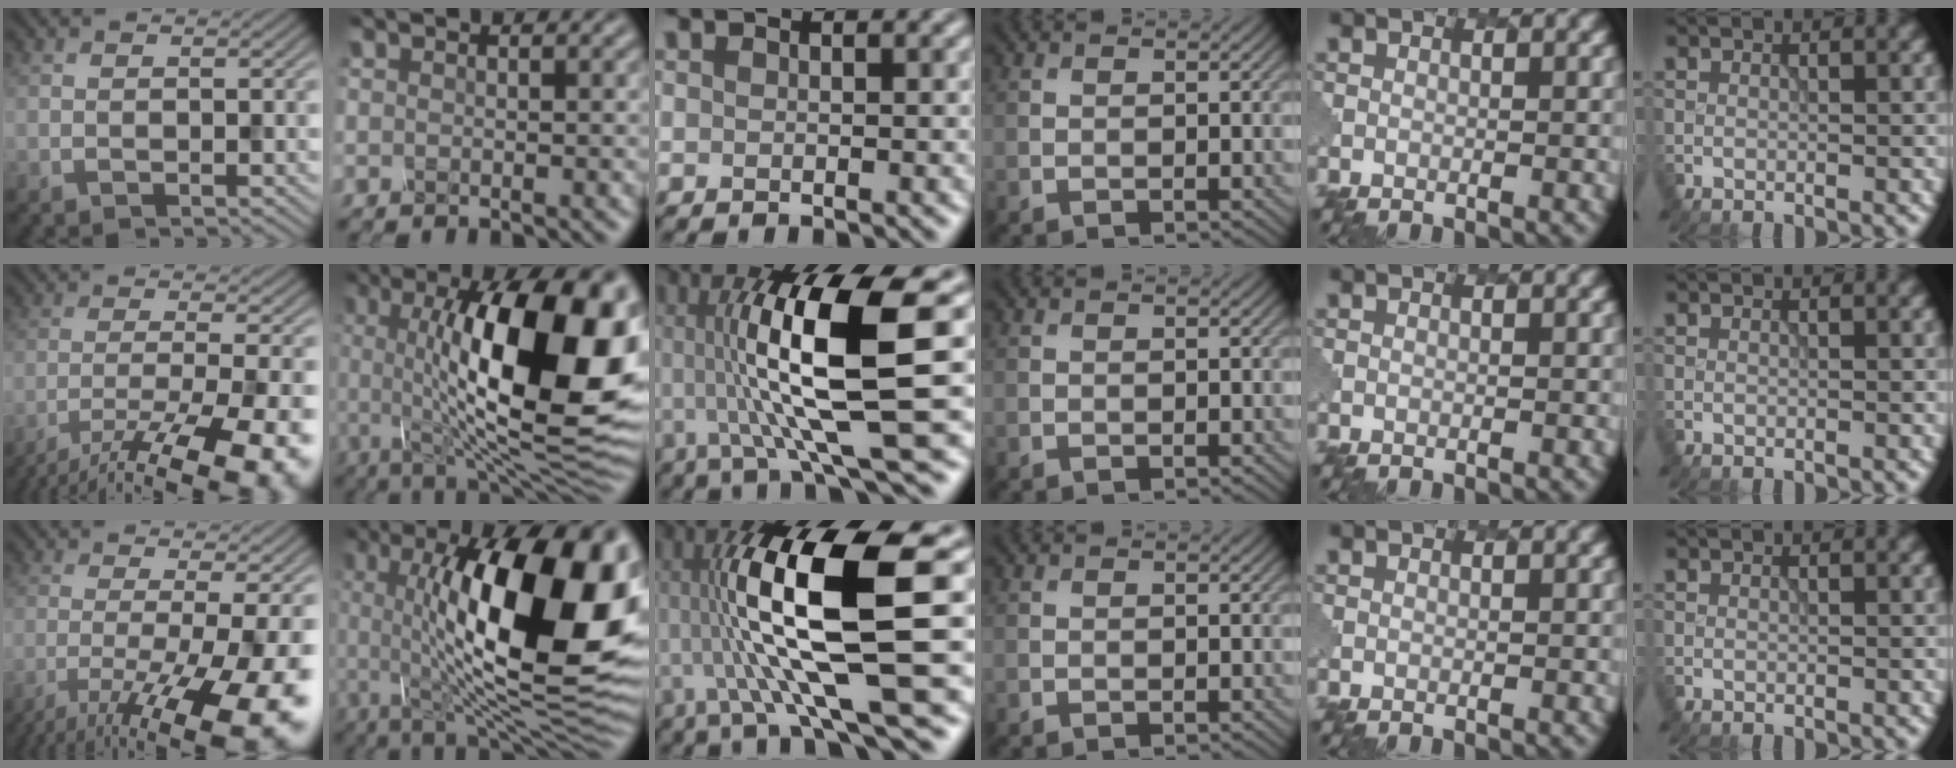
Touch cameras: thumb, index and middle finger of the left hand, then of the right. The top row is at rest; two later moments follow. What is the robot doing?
{"motion": "pour", "object": "mug"}